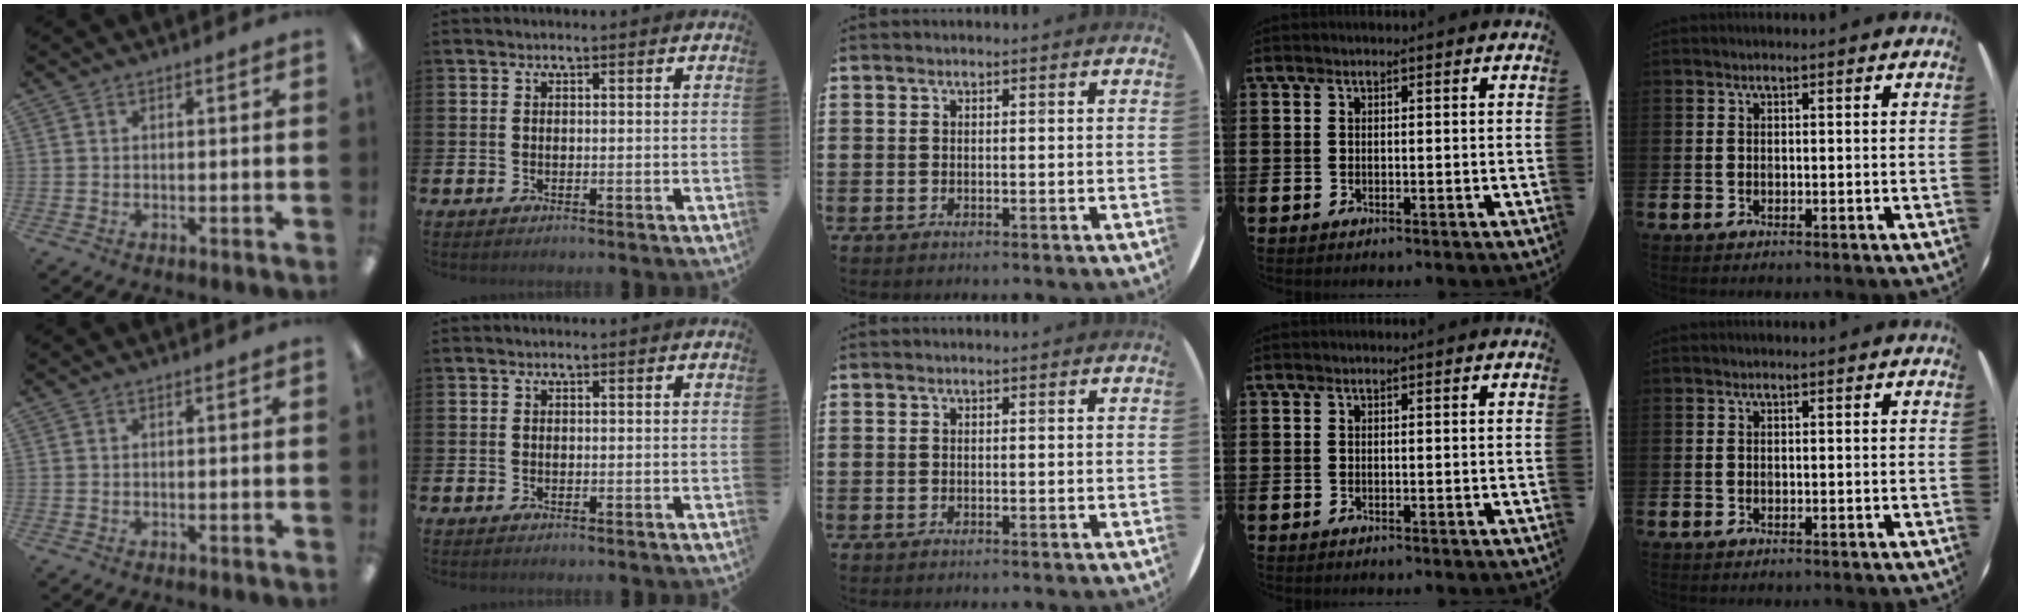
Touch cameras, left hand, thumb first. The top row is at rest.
{}